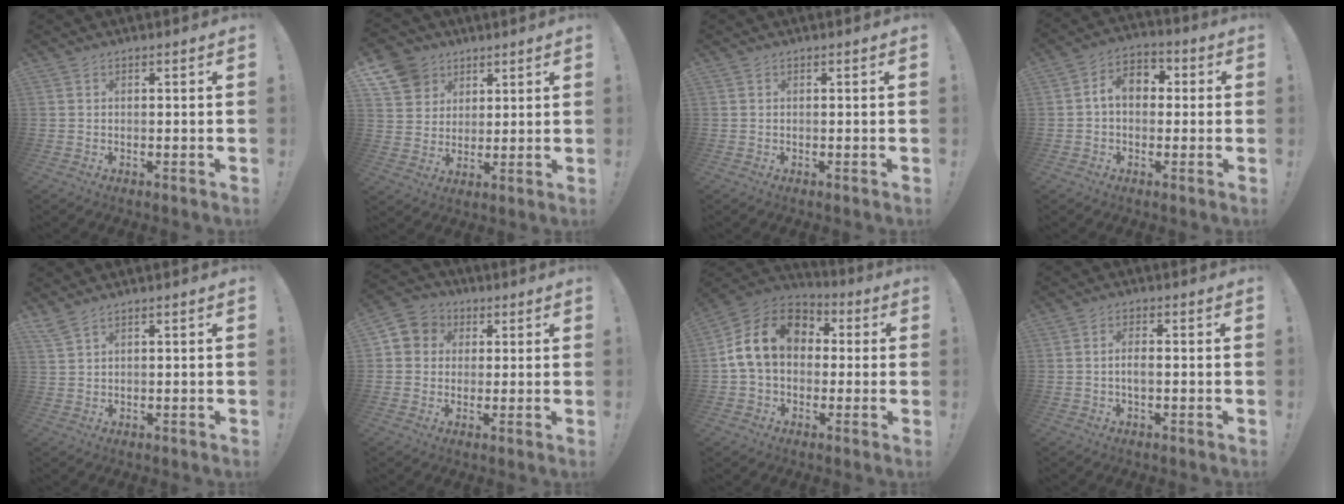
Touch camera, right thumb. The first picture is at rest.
{"total": 10.8, "force": [5.7, 8.9, 2.3], "torque": [-0.032, -0.037, 0.117]}
{"total": 0.0}
{"total": 8.3, "force": [1.0, 5.9, 5.8], "torque": [-0.094, 0.017, 0.022]}
{"total": 2.8, "force": [2.3, 0.4, 1.5], "torque": [-0.032, -0.010, 0.043]}
{"total": 6.5, "force": [0.4, 6.3, 1.7], "torque": [-0.018, 0.006, 0.012]}
{"total": 17.0, "force": [3.4, 12.6, 11.0], "torque": [-0.178, 0.011, 0.065]}
{"total": 3.0, "force": [-0.5, 1.0, 2.8], "torque": [-0.056, 0.004, -0.012]}